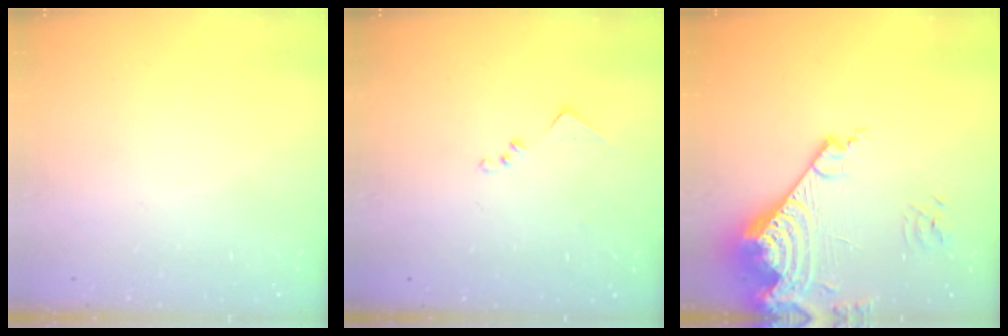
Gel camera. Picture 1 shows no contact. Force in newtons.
{"total": 8.0, "press": 8.0, "slide": 0.5}
{"total": 17.7, "press": 17.5, "slide": 2.3}